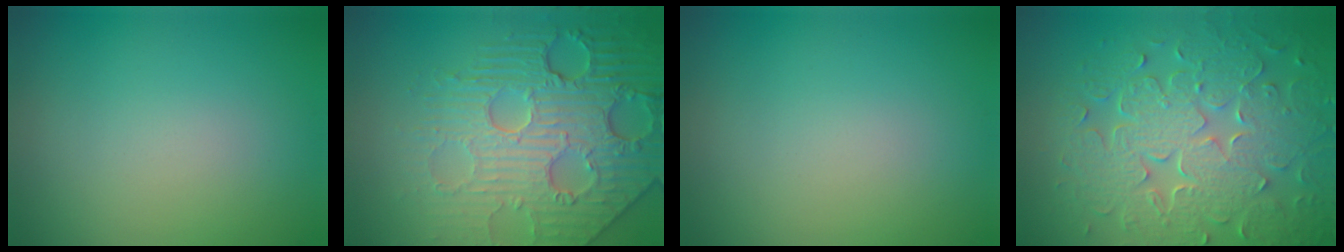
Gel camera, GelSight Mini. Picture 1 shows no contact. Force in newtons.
{"total": 8.1, "press": 6.1, "slide": 5.4}
{"total": 0.0}
{"total": 8.8, "press": 6.1, "slide": 6.3}